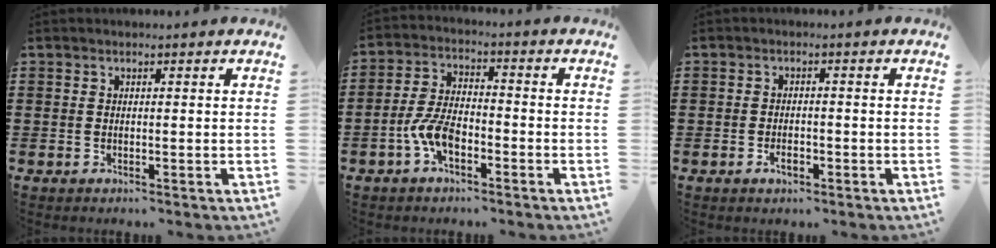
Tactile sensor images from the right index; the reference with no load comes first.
{"total": 6.7, "force": [-2.9, 3.0, 5.2], "torque": [-0.129, -0.004, -0.061]}
{"total": 2.0, "force": [-1.0, 0.9, 1.4], "torque": [-0.029, 0.000, -0.020]}